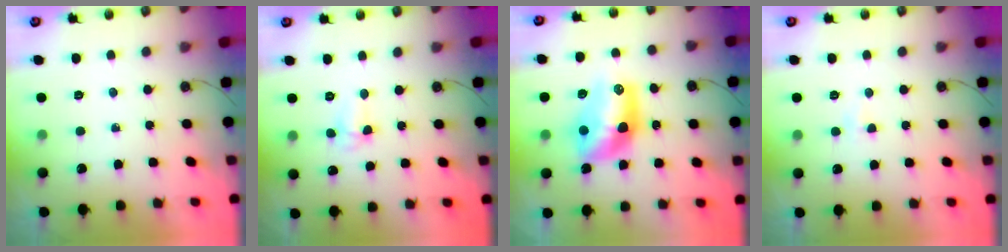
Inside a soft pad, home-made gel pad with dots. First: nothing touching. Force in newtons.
{"total": 4.2, "press": 4.0, "slide": 1.3}
{"total": 12.3, "press": 12.2, "slide": 1.1}
{"total": 2.3, "press": 2.3, "slide": 0.4}